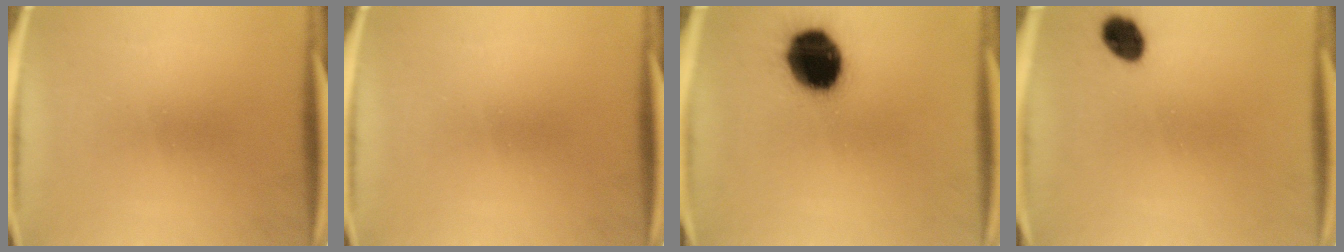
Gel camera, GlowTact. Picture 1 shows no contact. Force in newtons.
{"total": 0.0}
{"total": 18.4}
{"total": 5.3}